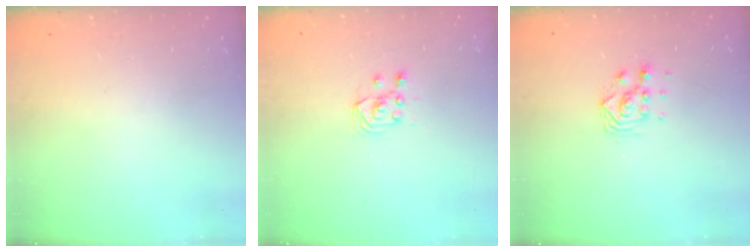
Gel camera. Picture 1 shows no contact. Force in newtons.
{"total": 2.9, "press": 2.7, "slide": 1.0}
{"total": 6.6, "press": 6.6, "slide": 0.4}